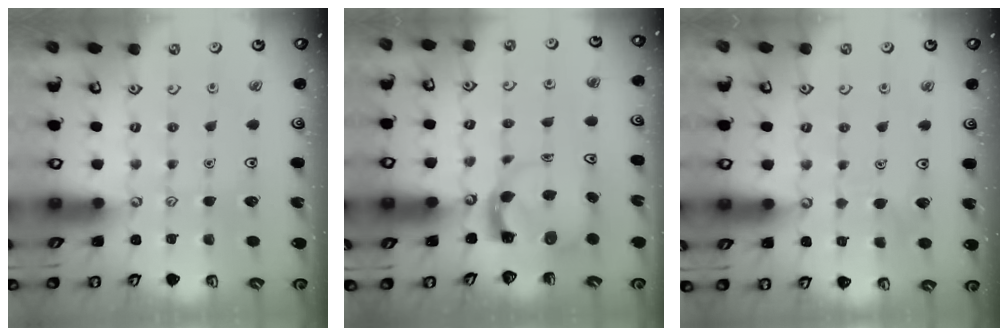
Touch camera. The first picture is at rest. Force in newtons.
{"total": 3.7, "press": 3.7, "slide": 0.5}
{"total": 3.7, "press": 3.7, "slide": 0.4}